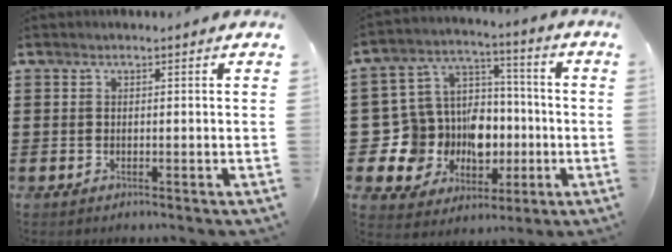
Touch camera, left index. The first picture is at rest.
{"total": 11.8, "force": [-1.8, 10.8, 4.6], "torque": [-0.142, -0.013, -0.021]}